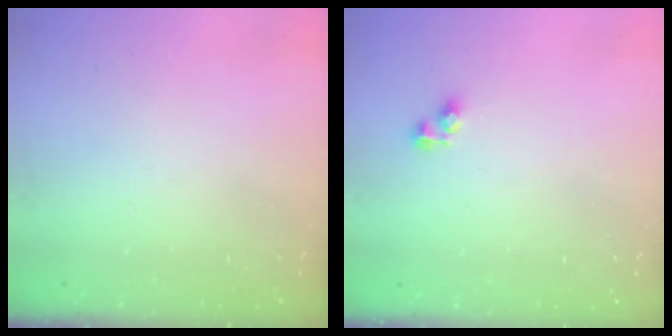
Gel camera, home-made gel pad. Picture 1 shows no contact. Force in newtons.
{"total": 2.8, "press": 2.8, "slide": 0.3}